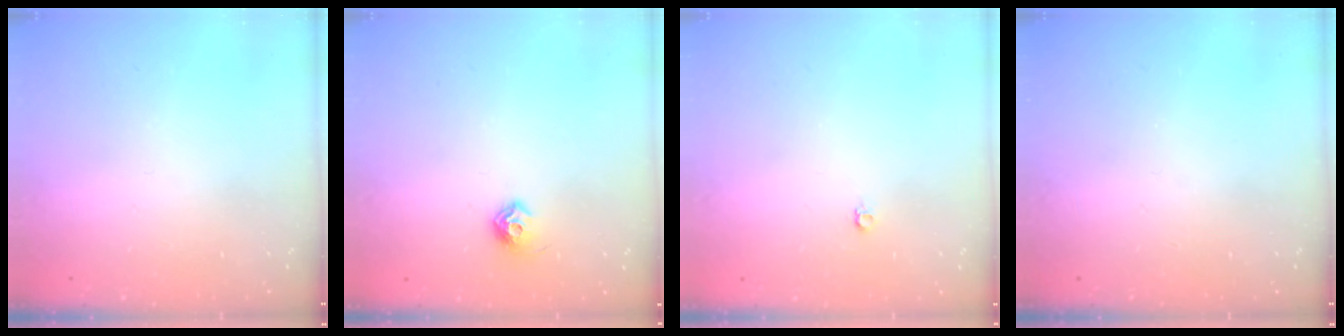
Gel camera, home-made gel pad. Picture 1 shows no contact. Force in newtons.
{"total": 7.2, "press": 7.1, "slide": 0.9}
{"total": 3.5, "press": 3.4, "slide": 0.3}
{"total": 0.0}